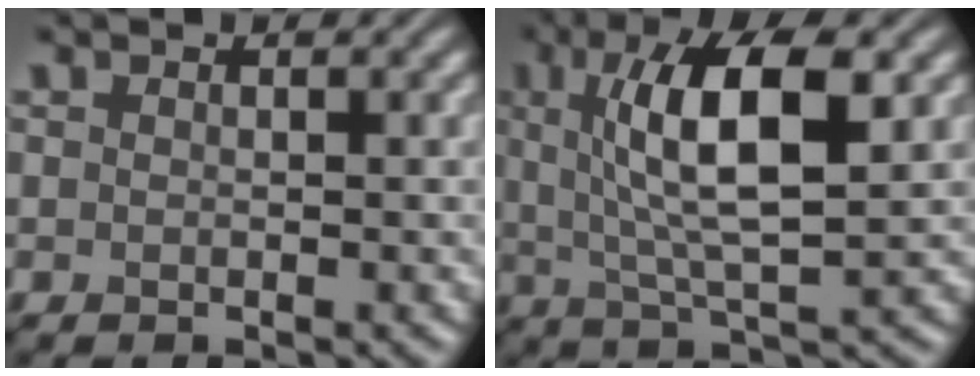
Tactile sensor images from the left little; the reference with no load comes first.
{"total": 9.1, "force": [2.2, 2.7, 8.4], "torque": [-0.141, 0.007, 0.037]}